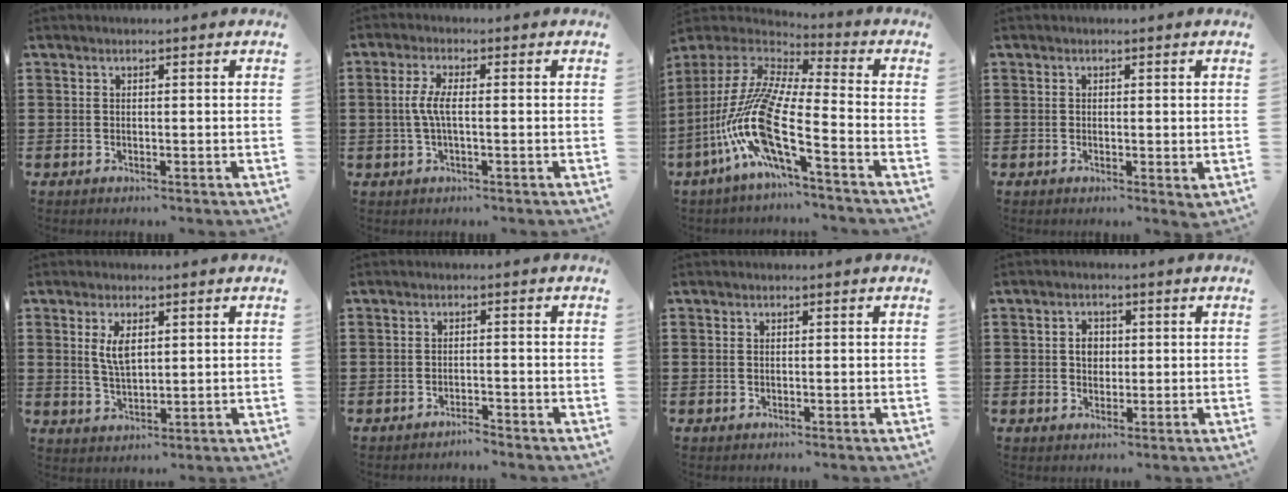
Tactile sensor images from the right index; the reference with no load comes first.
{"total": 4.0, "force": [-0.3, 1.0, 3.8], "torque": [-0.092, -0.005, -0.015]}
{"total": 14.3, "force": [-6.8, 2.6, 12.3], "torque": [-0.285, -0.022, -0.143]}
{"total": 0.7, "force": [0.1, 0.3, 0.6], "torque": [-0.014, 0.001, 0.001]}
{"total": 4.2, "force": [1.4, 1.8, 3.5], "torque": [-0.068, 0.004, 0.021]}
{"total": 1.6, "force": [-1.6, 0.0, 0.2], "torque": [-0.008, 0.003, -0.034]}
{"total": 0.5, "force": [0.0, 0.3, 0.4], "torque": [-0.010, 0.000, 0.000]}
{"total": 2.6, "force": [0.2, 2.0, 1.6], "torque": [-0.029, 0.006, 0.001]}